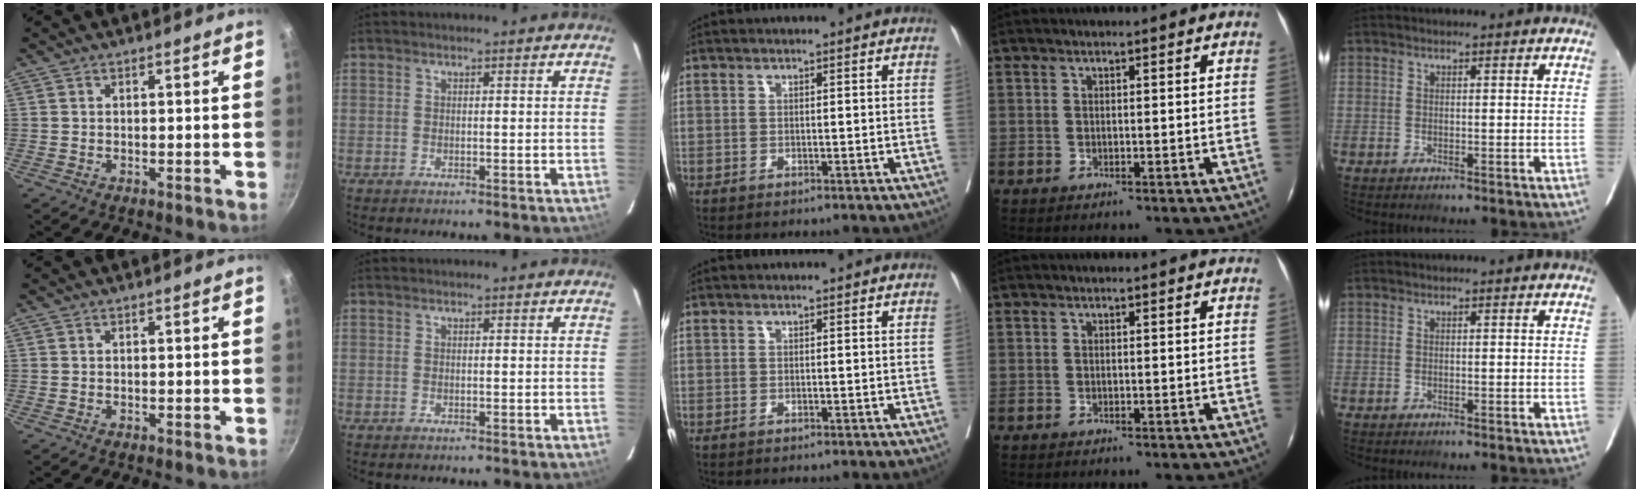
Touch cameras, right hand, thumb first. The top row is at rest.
{}